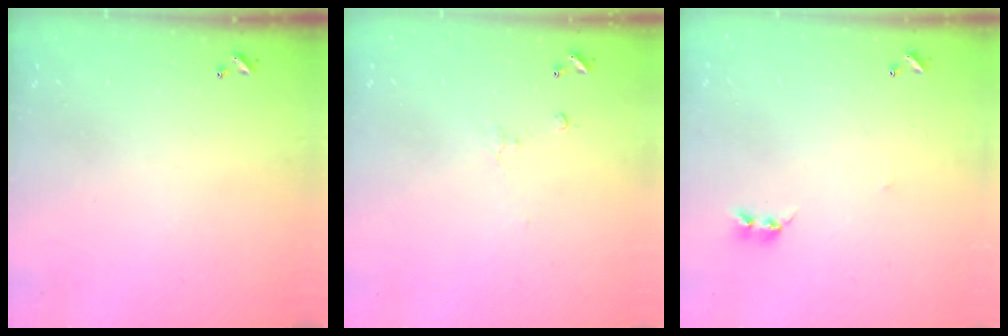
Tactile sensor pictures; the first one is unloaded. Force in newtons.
{"total": 1.1, "press": 0.9, "slide": 0.5}
{"total": 2.2, "press": 2.2, "slide": 0.4}